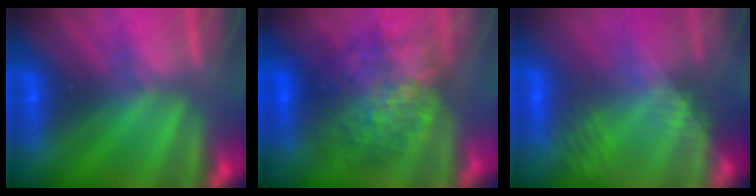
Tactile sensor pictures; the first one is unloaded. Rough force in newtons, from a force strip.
{"total": 6.9}
{"total": 2.4}